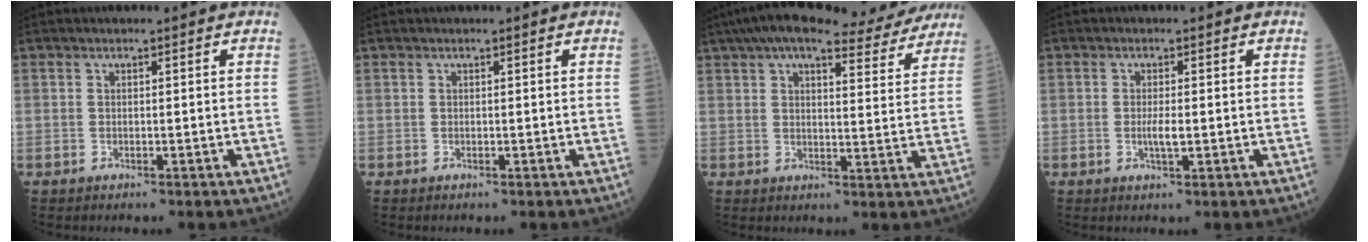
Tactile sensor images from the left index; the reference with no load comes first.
{"total": 0.0}
{"total": 19.3, "force": [17.0, 3.8, 8.4], "torque": [-0.124, 0.024, 0.216]}
{"total": 2.1, "force": [-0.2, 0.4, 2.0], "torque": [-0.044, -0.002, -0.002]}